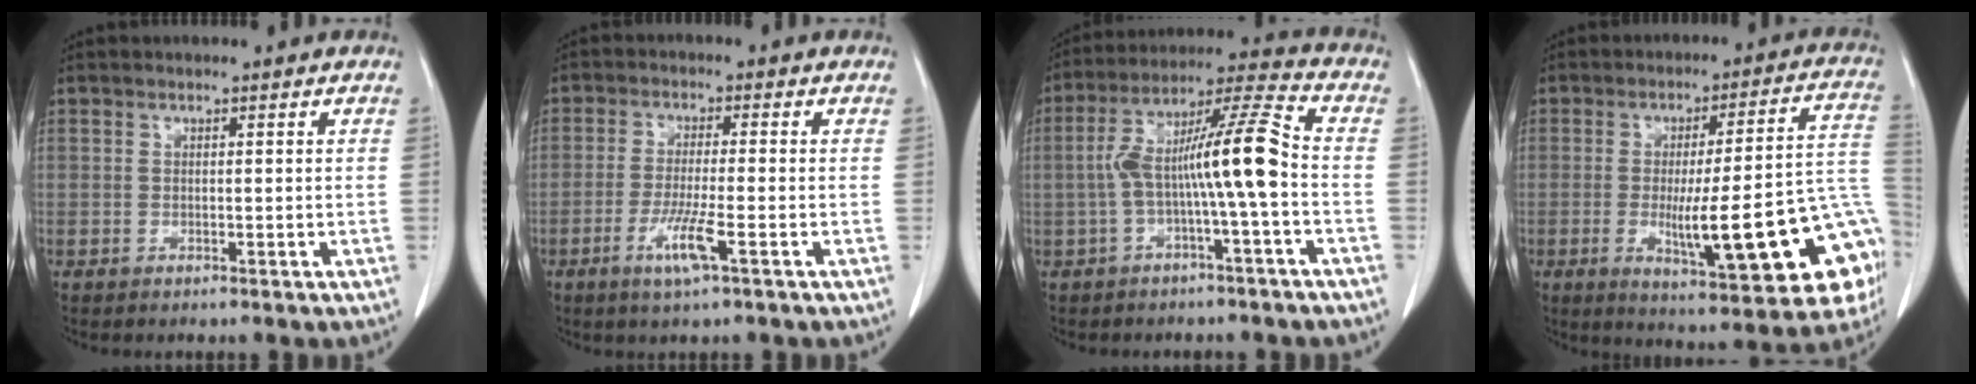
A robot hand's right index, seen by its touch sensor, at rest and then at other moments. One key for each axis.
{"total": 5.7, "fx": -2.5, "fy": -0.2, "fz": 5.2, "tx": -0.101, "ty": -0.013, "tz": -0.048}
{"total": 12.1, "fx": -1.7, "fy": 0.2, "fz": 11.9, "tx": -0.217, "ty": 0.036, "tz": -0.032}
{"total": 22.3, "fx": -5.9, "fy": 3.0, "fz": 21.3, "tx": -0.218, "ty": 0.013, "tz": -0.068}